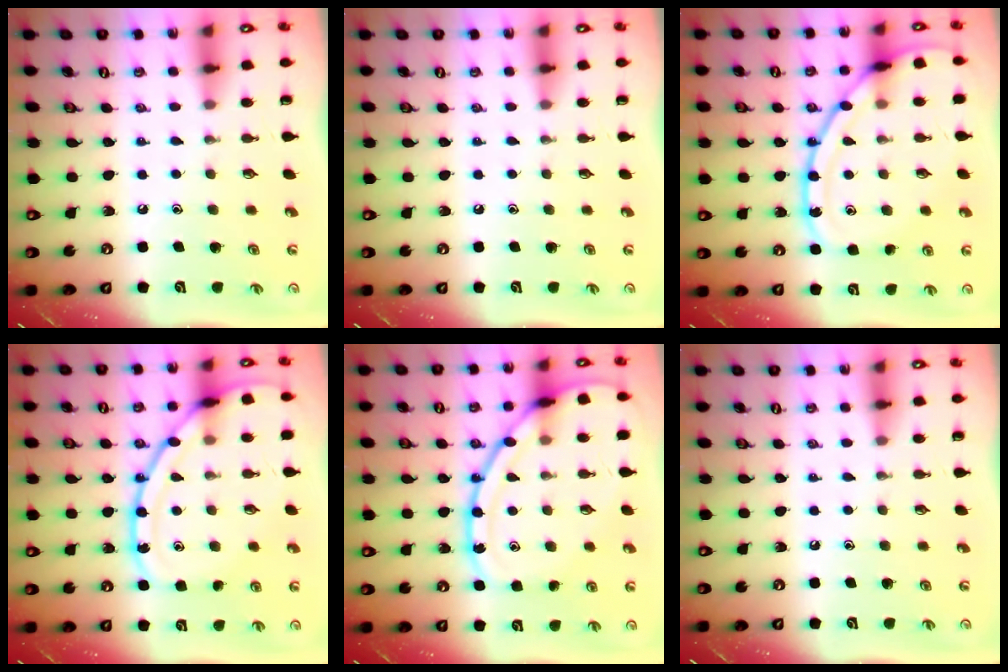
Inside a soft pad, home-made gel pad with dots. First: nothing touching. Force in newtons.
{"total": 0.0}
{"total": 16.6, "press": 16.5, "slide": 1.4}
{"total": 16.6, "press": 16.5, "slide": 1.4}
{"total": 17.5, "press": 17.5, "slide": 1.4}
{"total": 0.0}